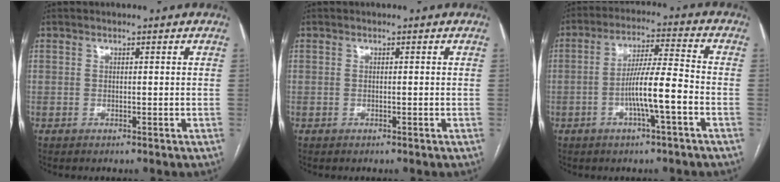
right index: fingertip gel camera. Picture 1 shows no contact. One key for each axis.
{"total": 0.0}
{"total": 8.9, "fx": -2.9, "fy": 0.2, "fz": 8.4, "tx": -0.154, "ty": 0.010, "tz": -0.053}